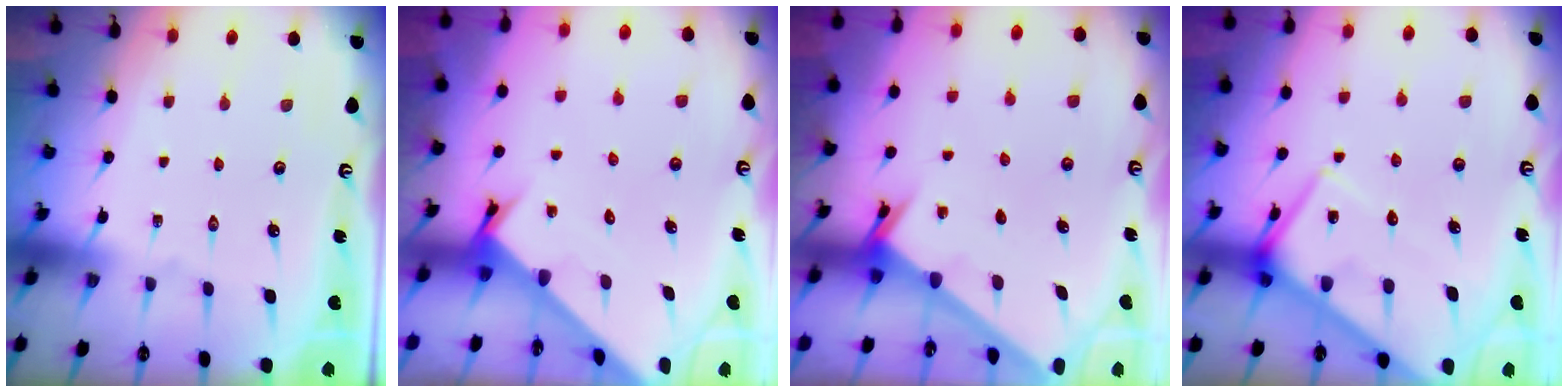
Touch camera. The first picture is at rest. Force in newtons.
{"total": 2.2, "press": 2.2, "slide": 0.1}
{"total": 2.6, "press": 2.6, "slide": 0.2}
{"total": 10.0, "press": 10.0, "slide": 0.8}